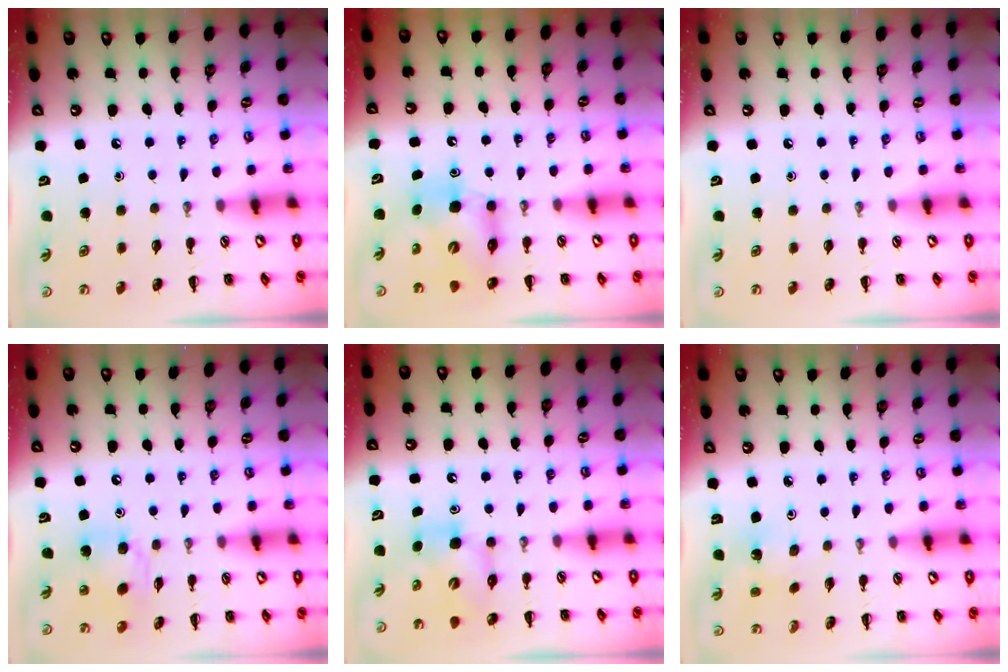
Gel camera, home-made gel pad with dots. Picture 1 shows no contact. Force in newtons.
{"total": 6.8, "press": 6.7, "slide": 1.5}
{"total": 0.0}
{"total": 11.2, "press": 10.9, "slide": 2.4}
{"total": 6.6, "press": 6.5, "slide": 1.0}
{"total": 1.7, "press": 1.5, "slide": 0.7}